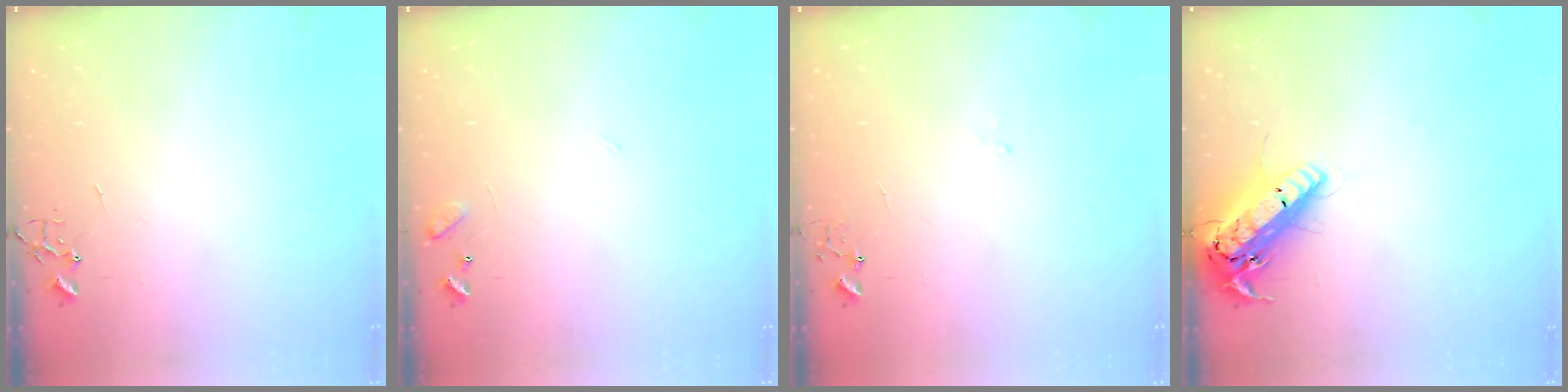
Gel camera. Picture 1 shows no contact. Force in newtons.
{"total": 8.4, "press": 8.4, "slide": 0.5}
{"total": 5.8, "press": 5.8, "slide": 0.7}
{"total": 18.4, "press": 18.1, "slide": 3.2}